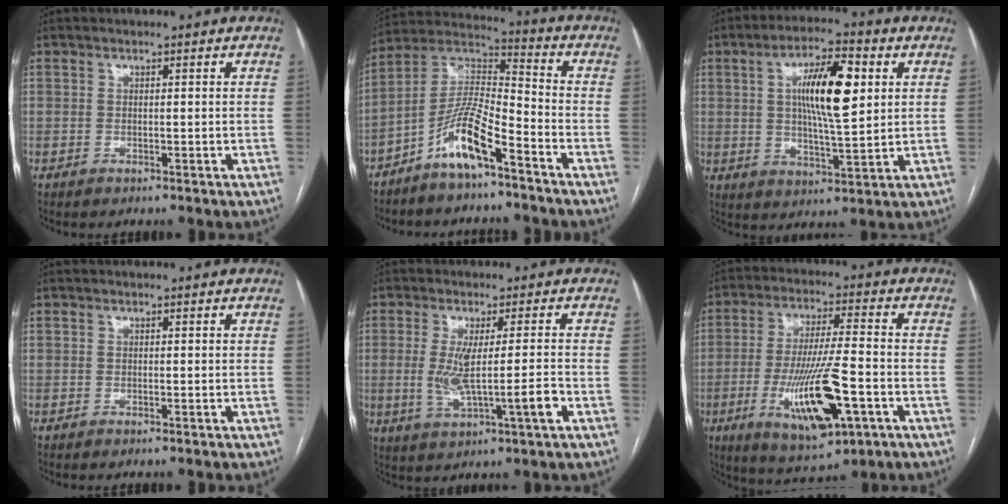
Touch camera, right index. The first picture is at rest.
{"total": 10.4, "force": [-6.5, 1.7, 7.9], "torque": [-0.168, 0.011, -0.128]}
{"total": 12.1, "force": [3.0, 2.7, 11.5], "torque": [-0.204, 0.009, 0.049]}
{"total": 0.0}
{"total": 8.2, "force": [-1.5, 0.4, 8.0], "torque": [-0.146, -0.007, -0.022]}
{"total": 15.3, "force": [-5.1, 2.8, 14.2], "torque": [-0.269, -0.019, -0.076]}